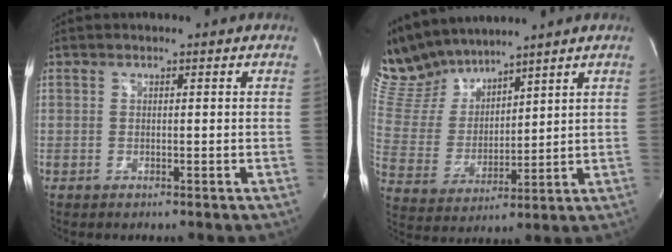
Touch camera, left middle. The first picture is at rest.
{"total": 11.7, "force": [11.1, 2.8, 2.8], "torque": [-0.079, 0.015, 0.236]}